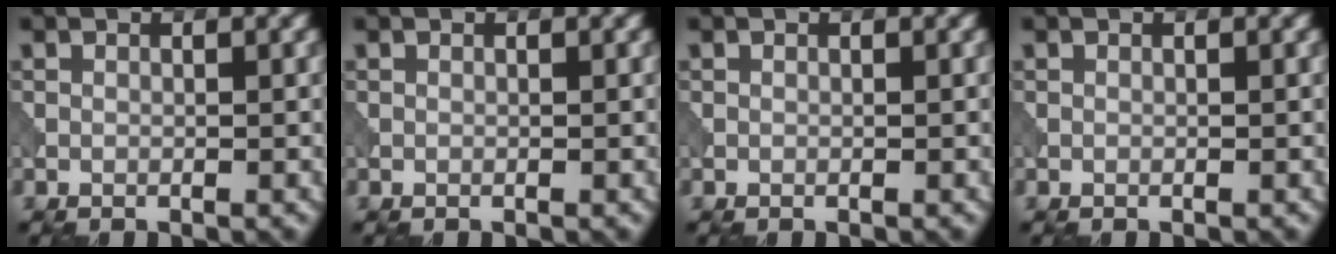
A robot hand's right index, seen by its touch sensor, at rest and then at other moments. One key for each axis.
{"total": 0.0}
{"total": 0.0}
{"total": 0.0}